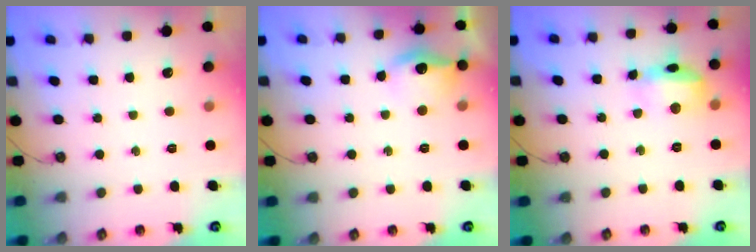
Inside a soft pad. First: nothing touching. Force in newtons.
{"total": 12.1, "press": 12.0, "slide": 0.9}
{"total": 13.8, "press": 13.8, "slide": 1.0}